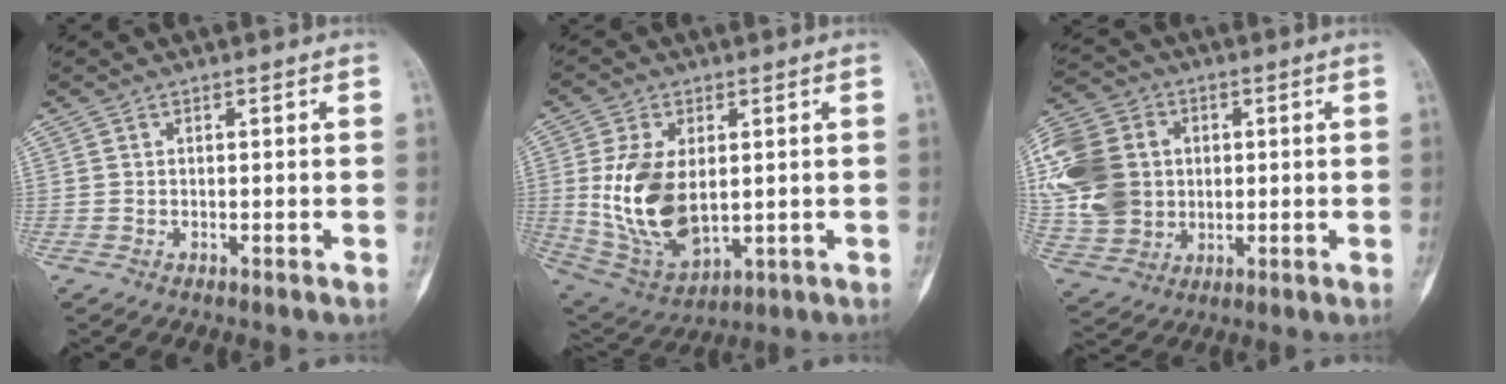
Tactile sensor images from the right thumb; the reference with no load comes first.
{"total": 15.2, "force": [0.8, 8.9, 12.3], "torque": [-0.228, -0.011, 0.037]}
{"total": 19.9, "force": [2.5, 15.6, 12.2], "torque": [-0.268, 0.019, 0.058]}